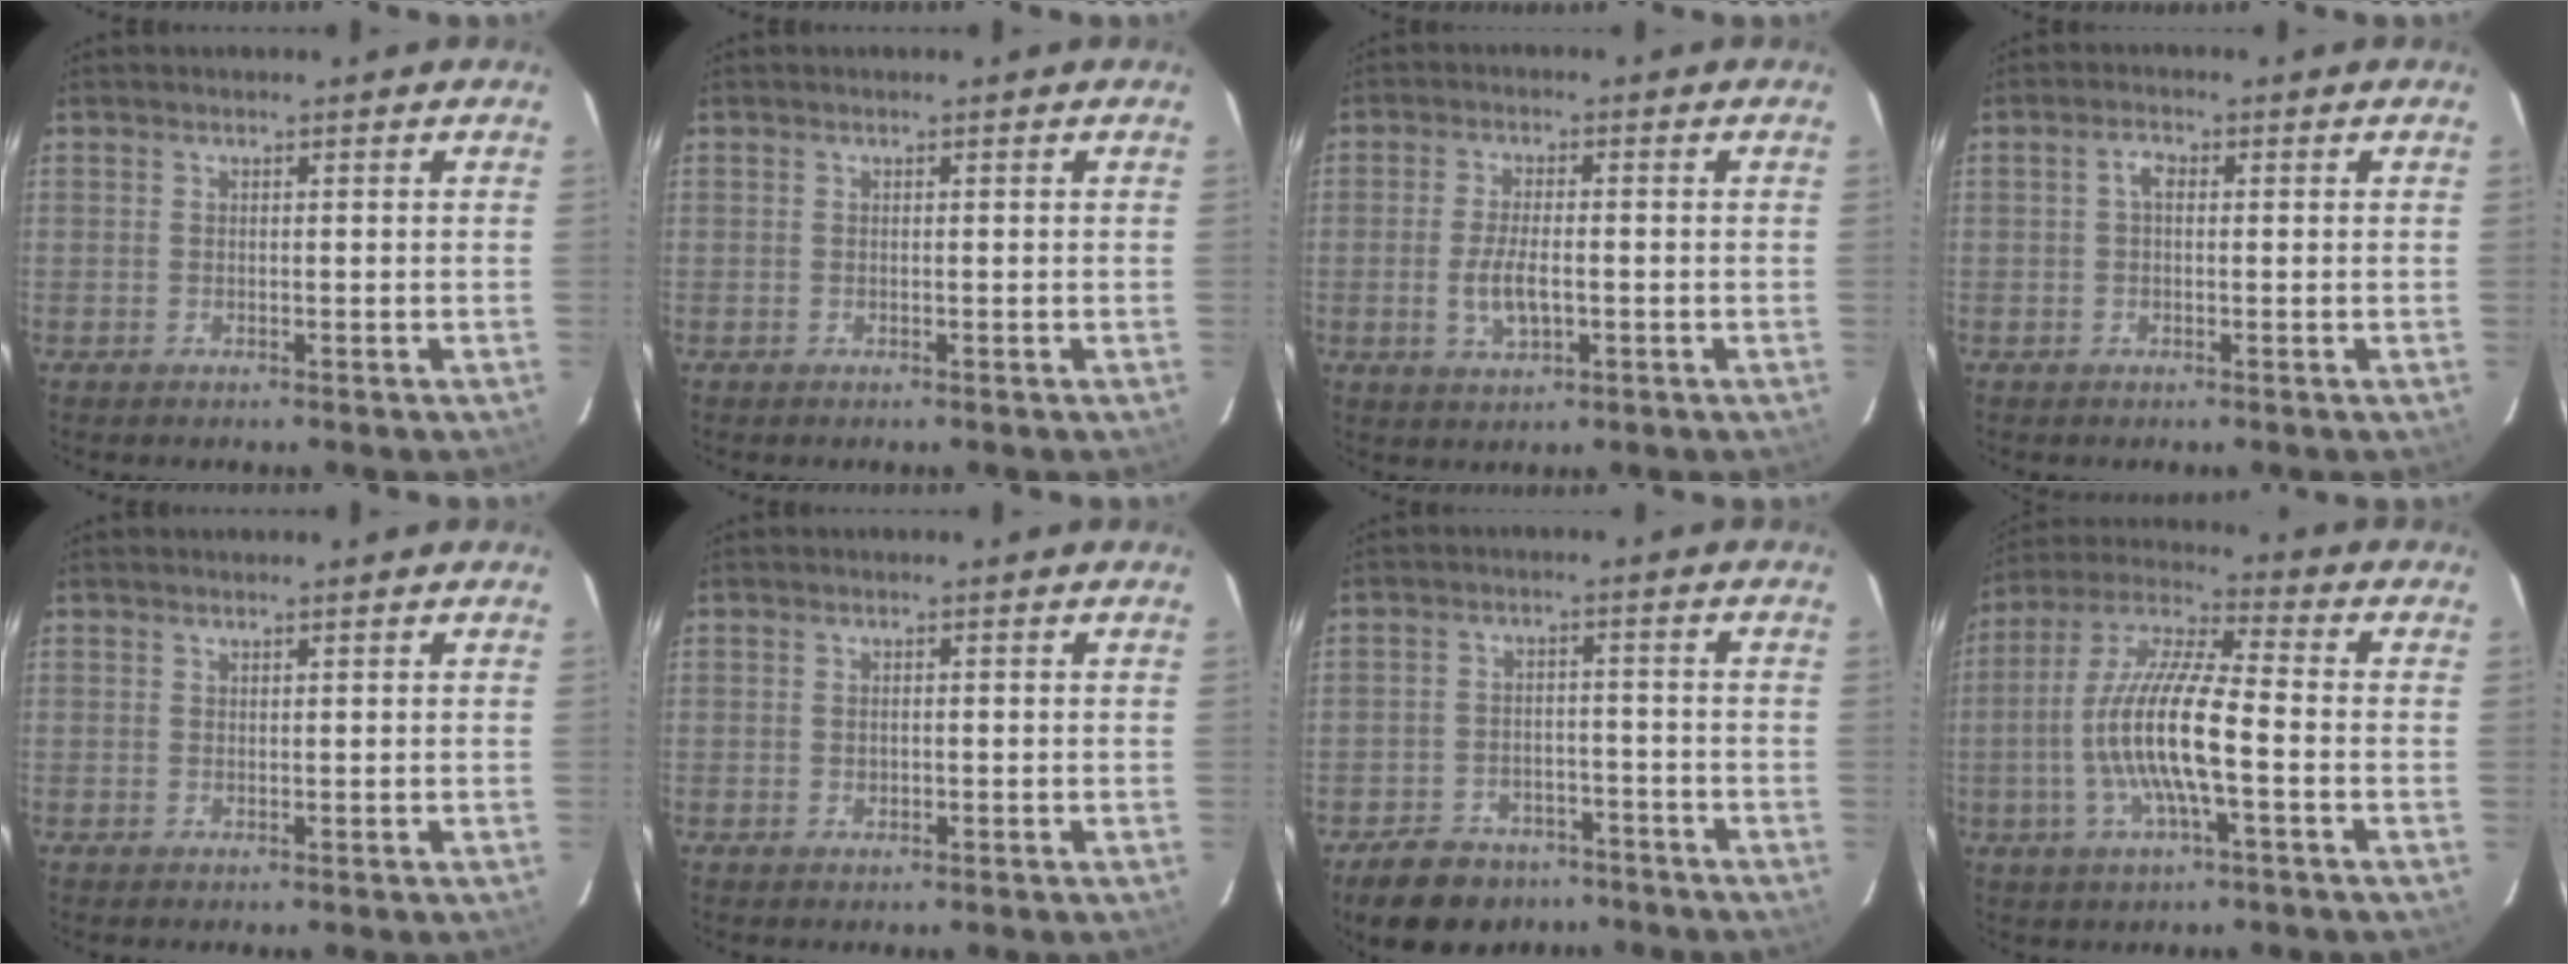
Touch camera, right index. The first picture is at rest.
{"total": 0.0}
{"total": 5.7, "force": [-1.4, 2.3, 5.0], "torque": [-0.101, -0.006, -0.022]}
{"total": 2.0, "force": [0.2, 1.1, 1.6], "torque": [-0.033, 0.009, 0.003]}
{"total": 0.5, "force": [0.5, -0.1, 0.1], "torque": [-0.005, -0.003, 0.009]}
{"total": 0.9, "force": [-0.2, 0.8, 0.5], "torque": [-0.006, 0.000, -0.002]}
{"total": 11.4, "force": [-8.4, 6.8, 3.7], "torque": [-0.098, 0.014, -0.112]}
{"total": 13.9, "force": [-3.1, 2.6, 13.3], "torque": [-0.264, 0.000, -0.063]}